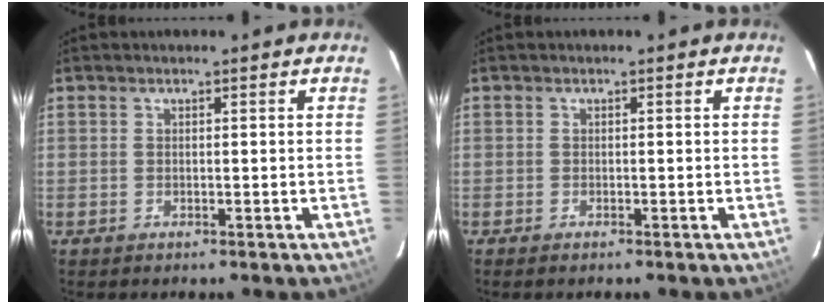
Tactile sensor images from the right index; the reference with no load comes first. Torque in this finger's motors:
{"motor_torque": [-0.12, -0.21, 0.08, 0.01]}